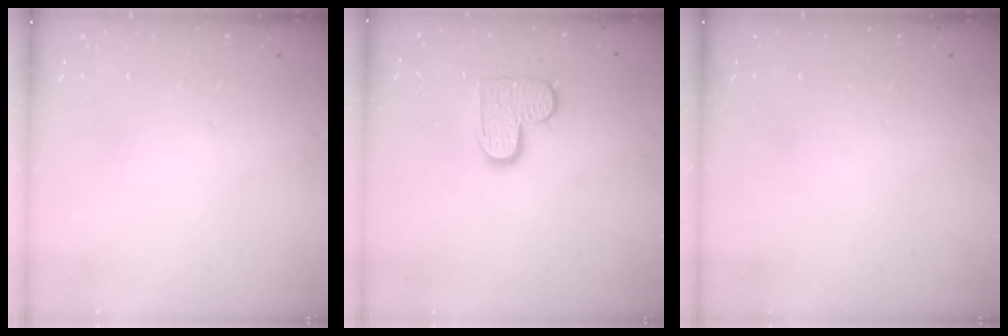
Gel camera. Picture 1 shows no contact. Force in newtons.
{"total": 10.0, "press": 10.0, "slide": 0.6}
{"total": 0.0}